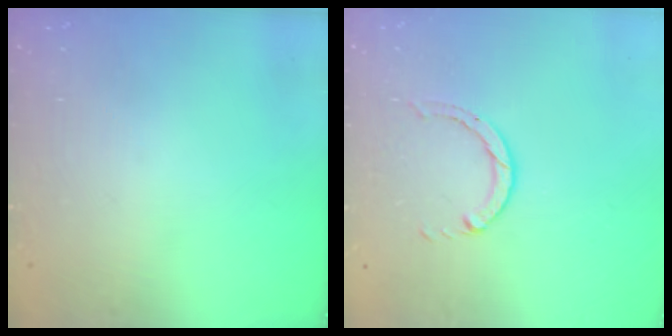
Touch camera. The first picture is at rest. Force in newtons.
{"total": 3.2, "press": 3.2, "slide": 0.5}